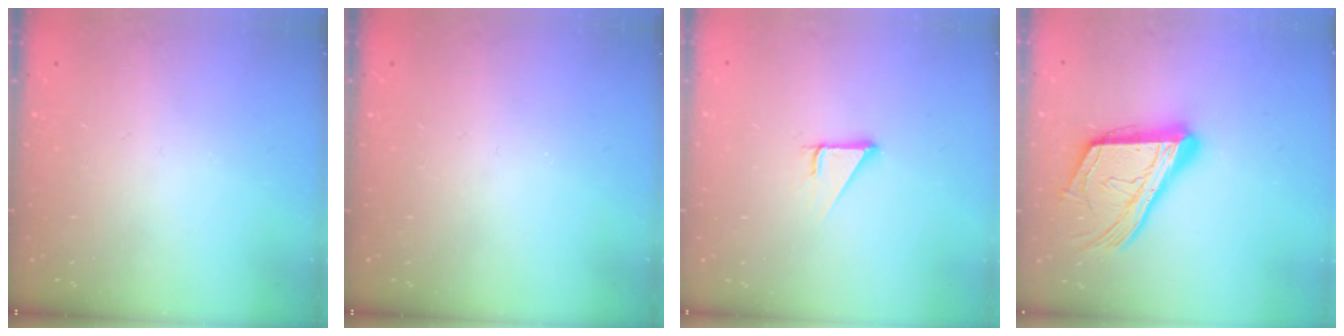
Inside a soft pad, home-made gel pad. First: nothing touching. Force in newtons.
{"total": 0.0}
{"total": 2.9, "press": 2.9, "slide": 0.1}
{"total": 21.0, "press": 20.8, "slide": 2.7}